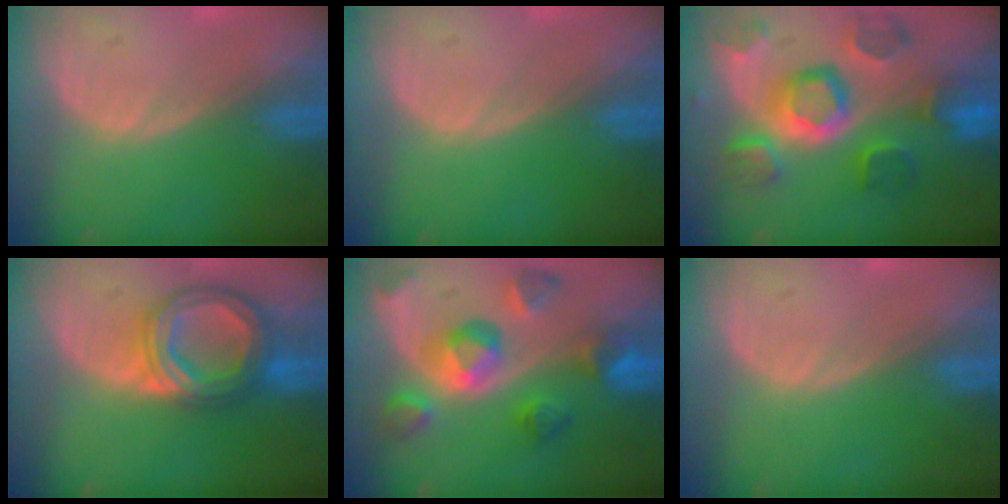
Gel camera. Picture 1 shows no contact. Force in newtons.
{"total": 0.0}
{"total": 11.5, "press": 10.0, "slide": 5.6}
{"total": 8.2, "press": 8.2, "slide": 0.6}
{"total": 9.5, "press": 8.6, "slide": 3.9}
{"total": 0.0}